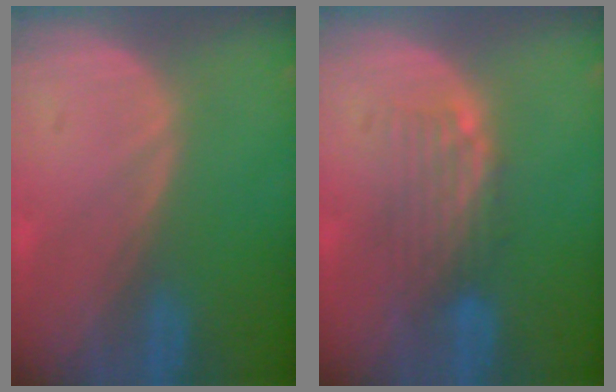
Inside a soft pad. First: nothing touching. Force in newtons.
{"total": 5.0, "press": 4.3, "slide": 2.6}